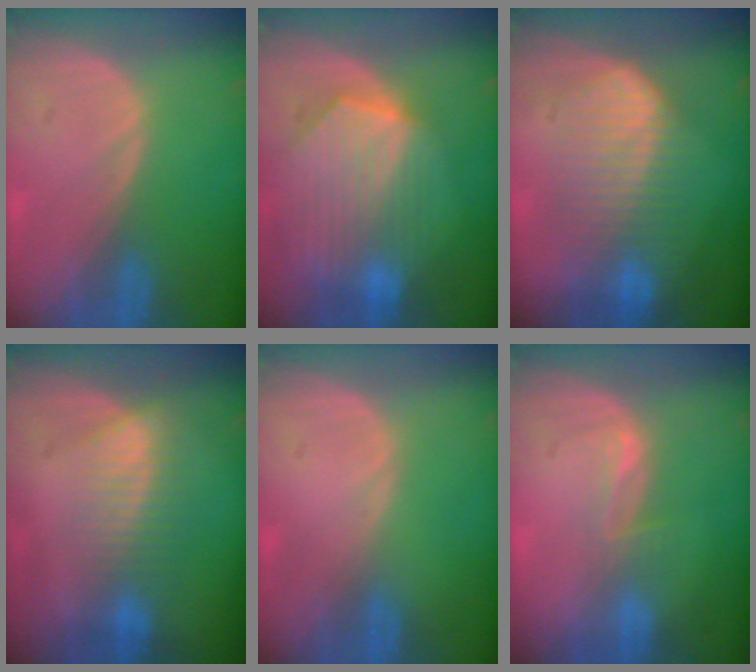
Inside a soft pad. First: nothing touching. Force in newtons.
{"total": 10.2, "press": 9.0, "slide": 4.9}
{"total": 8.1, "press": 8.1, "slide": 0.1}
{"total": 7.1, "press": 6.3, "slide": 3.4}
{"total": 0.0}
{"total": 2.6, "press": 2.0, "slide": 1.6}